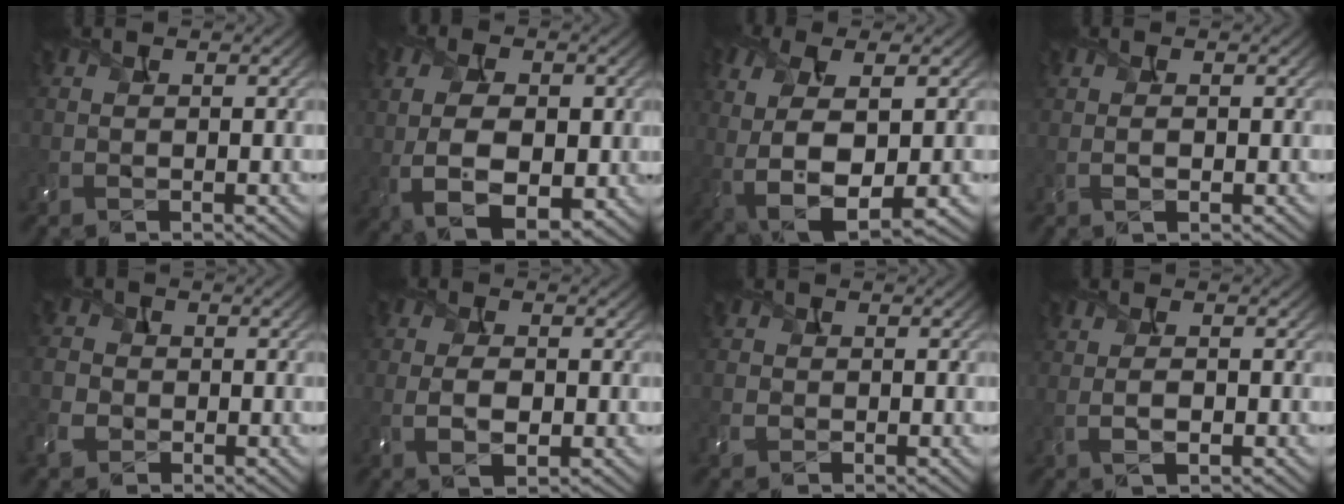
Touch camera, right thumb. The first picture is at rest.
{"total": 10.5, "force": [-0.1, 6.4, 8.3], "torque": [-0.166, 0.001, 0.005]}
{"total": 11.2, "force": [-3.0, 5.2, 9.5], "torque": [-0.225, -0.027, -0.044]}
{"total": 1.0, "force": [-0.1, 0.3, 0.9], "torque": [-0.022, 0.002, -0.003]}
{"total": 3.8, "force": [-1.6, 3.0, 1.7], "torque": [-0.055, -0.006, -0.043]}
{"total": 3.6, "force": [-0.6, 1.6, 3.1], "torque": [-0.072, -0.004, -0.009]}
{"total": 1.6, "force": [-0.6, 1.2, 0.8], "torque": [-0.026, -0.006, -0.014]}
{"total": 1.8, "force": [-0.2, 0.4, 1.7], "torque": [-0.039, 0.002, -0.004]}